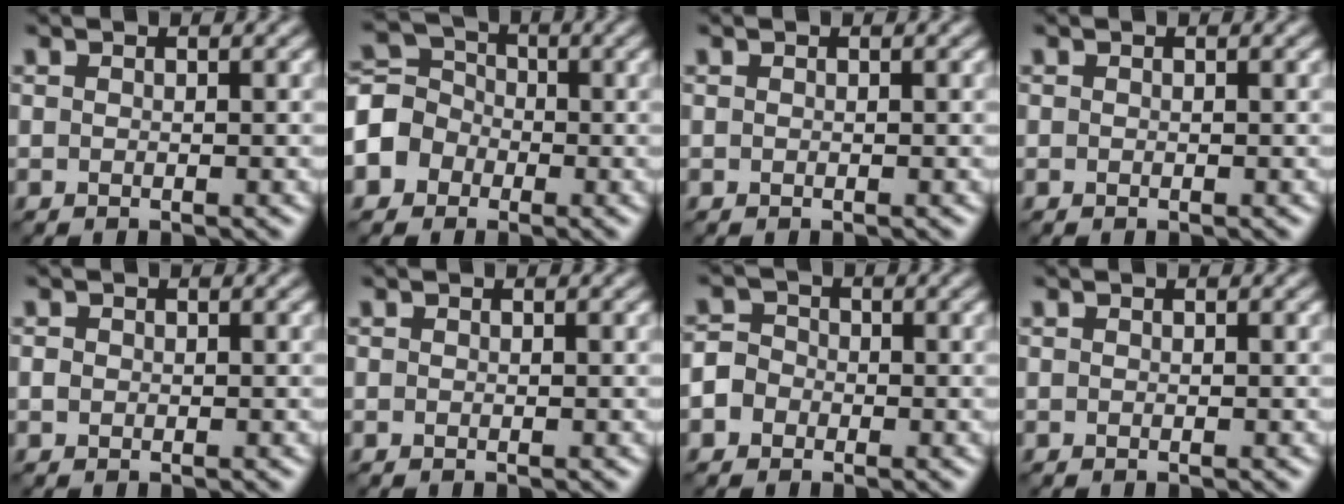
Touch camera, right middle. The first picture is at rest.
{"total": 5.0, "force": [-1.8, 4.3, 1.8], "torque": [-0.029, 0.010, -0.049]}
{"total": 0.0}
{"total": 0.0}
{"total": 0.6, "force": [0.0, 0.6, 0.3], "torque": [-0.006, 0.001, -0.002]}
{"total": 0.0}
{"total": 3.1, "force": [-1.2, 2.7, 1.0], "torque": [-0.006, 0.010, -0.036]}
{"total": 0.0}